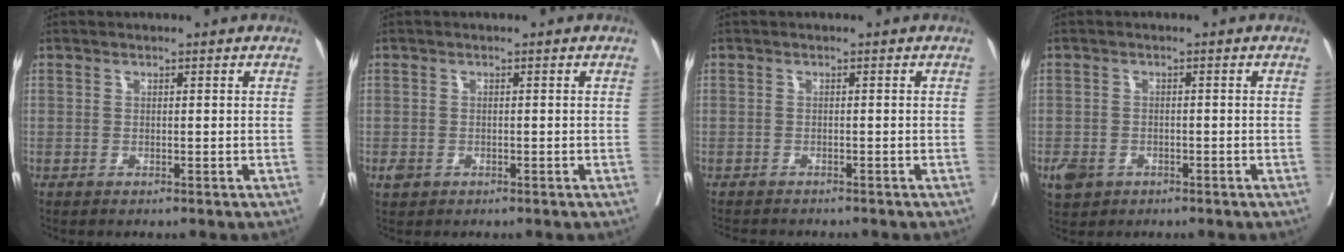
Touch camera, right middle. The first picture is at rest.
{"total": 1.3, "force": [-0.6, 1.0, 0.6], "torque": [-0.014, 0.001, -0.006]}
{"total": 5.2, "force": [-4.7, 1.2, 1.8], "torque": [-0.023, -0.006, -0.066]}
{"total": 5.0, "force": [-2.8, 3.8, 1.5], "torque": [-0.028, 0.002, -0.041]}